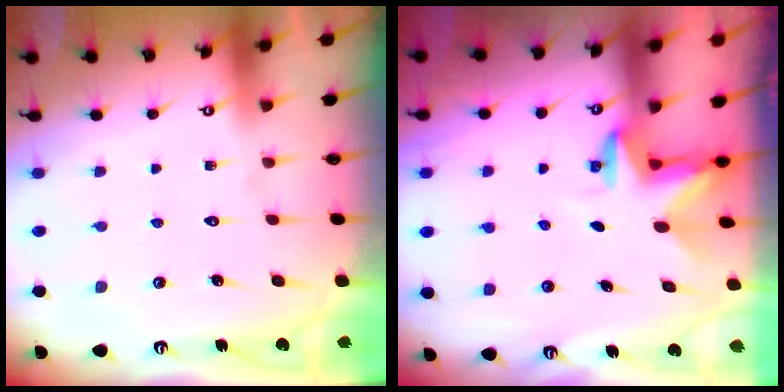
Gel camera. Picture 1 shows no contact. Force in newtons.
{"total": 3.1, "press": 3.1, "slide": 0.1}